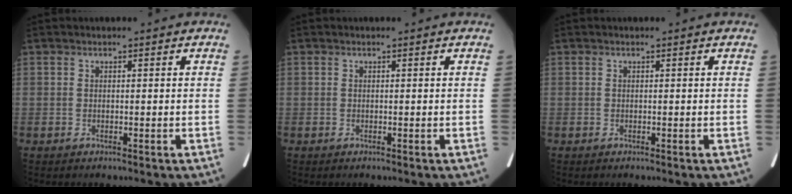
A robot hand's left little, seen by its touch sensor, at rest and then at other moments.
{"total": 0.0}
{"total": 0.0}